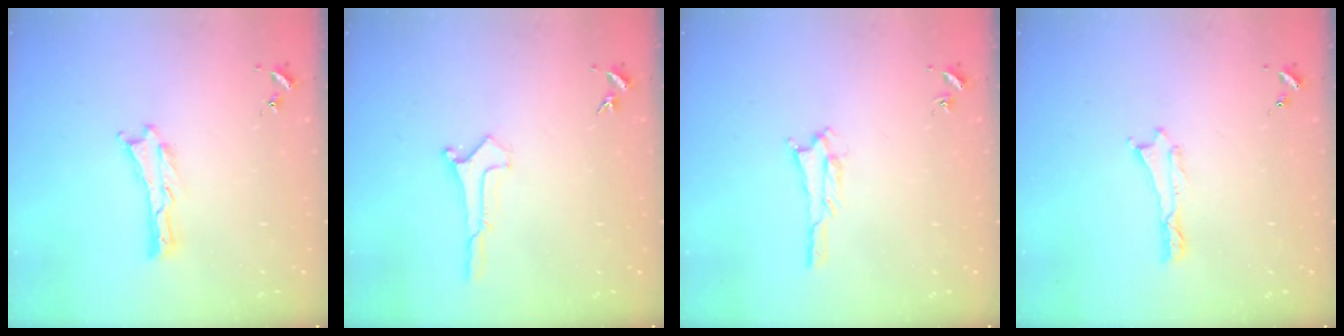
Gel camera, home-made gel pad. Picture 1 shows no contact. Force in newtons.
{"total": 0.0}
{"total": 1.1, "press": 1.1, "slide": 0.2}
{"total": 0.0}